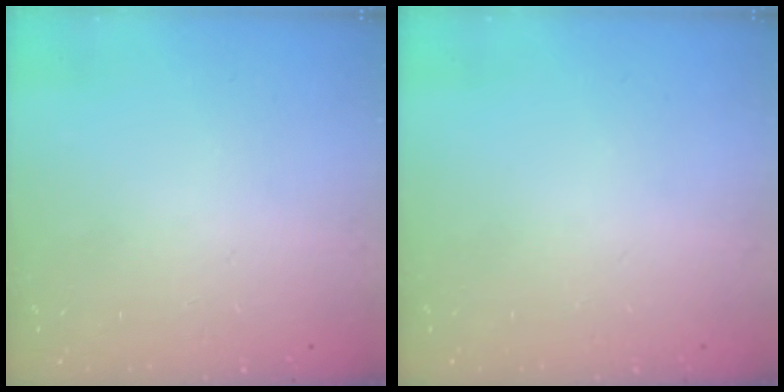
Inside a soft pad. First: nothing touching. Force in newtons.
{"total": 0.0}